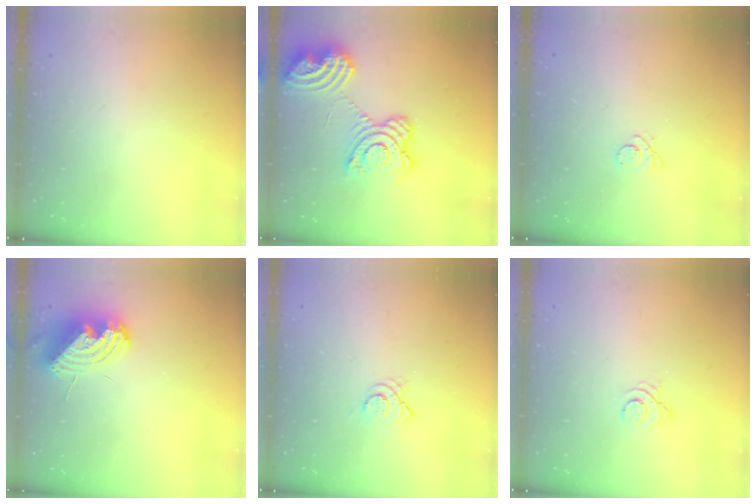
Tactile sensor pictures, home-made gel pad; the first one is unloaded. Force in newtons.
{"total": 22.4, "press": 22.2, "slide": 2.6}
{"total": 2.8, "press": 2.8, "slide": 0.4}
{"total": 12.1, "press": 12.0, "slide": 1.3}
{"total": 3.7, "press": 3.7, "slide": 0.0}
{"total": 2.9, "press": 2.9, "slide": 0.4}